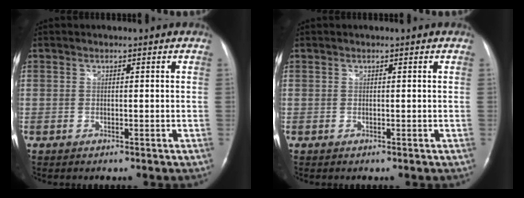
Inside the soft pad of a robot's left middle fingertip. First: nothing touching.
{"total": 0.0}